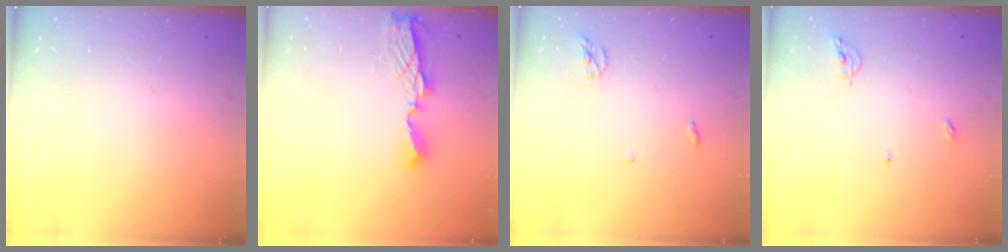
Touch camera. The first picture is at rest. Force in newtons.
{"total": 6.7, "press": 6.7, "slide": 0.2}
{"total": 4.3, "press": 4.3, "slide": 0.3}
{"total": 5.4, "press": 5.4, "slide": 0.4}